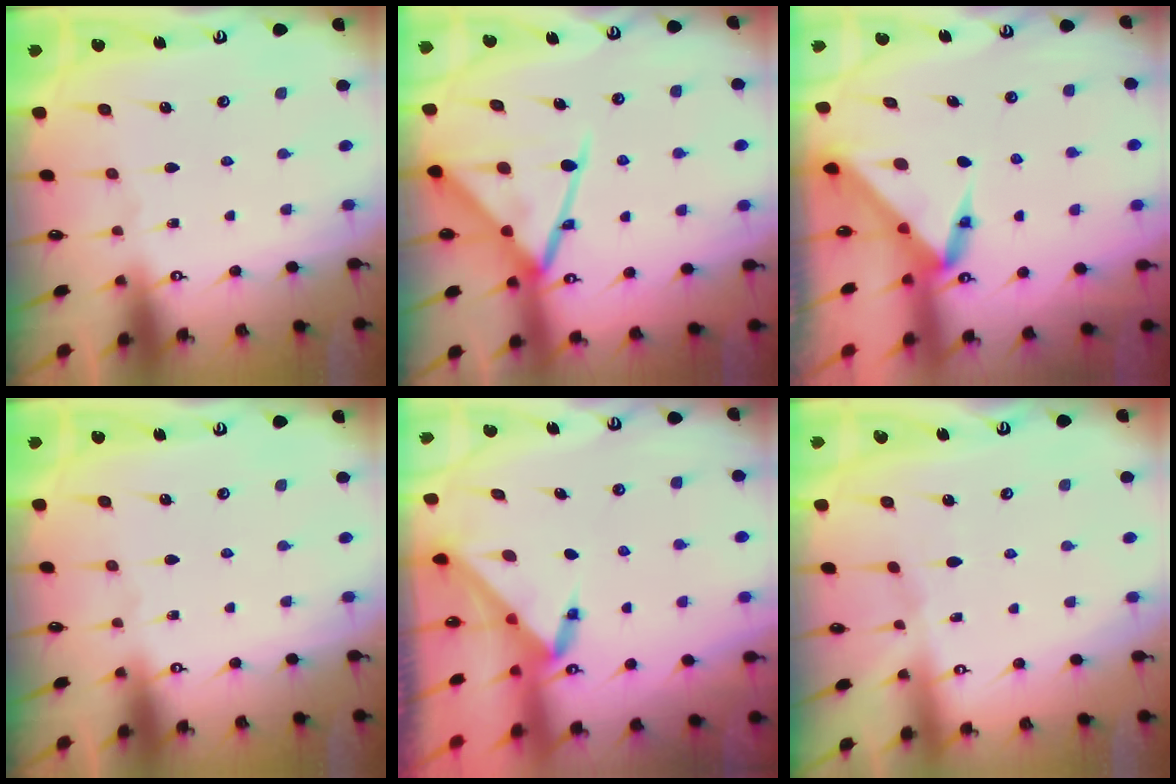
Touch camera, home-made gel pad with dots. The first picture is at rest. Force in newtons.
{"total": 16.5, "press": 16.5, "slide": 1.6}
{"total": 4.0, "press": 4.0, "slide": 0.1}
{"total": 0.0}
{"total": 3.5, "press": 3.4, "slide": 0.3}
{"total": 2.2, "press": 2.1, "slide": 0.4}